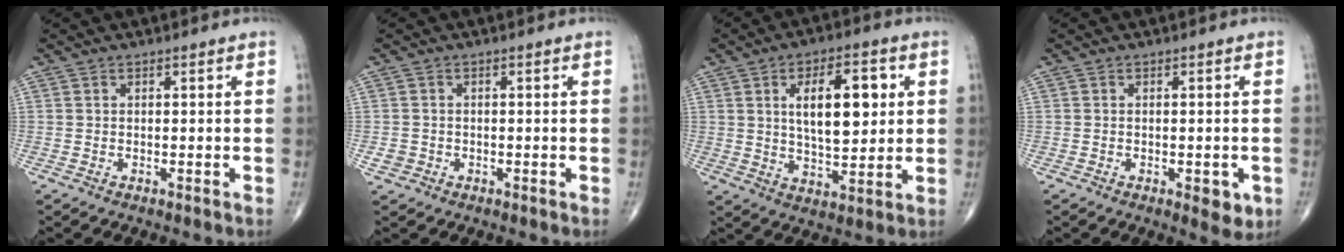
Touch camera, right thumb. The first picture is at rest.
{"total": 1.8, "force": [-0.6, 1.6, 0.4], "torque": [-0.003, 0.006, -0.009]}
{"total": 13.4, "force": [3.1, 6.3, 11.5], "torque": [-0.158, -0.008, 0.055]}
{"total": 3.9, "force": [-1.3, 1.7, 3.3], "torque": [-0.029, -0.005, -0.013]}